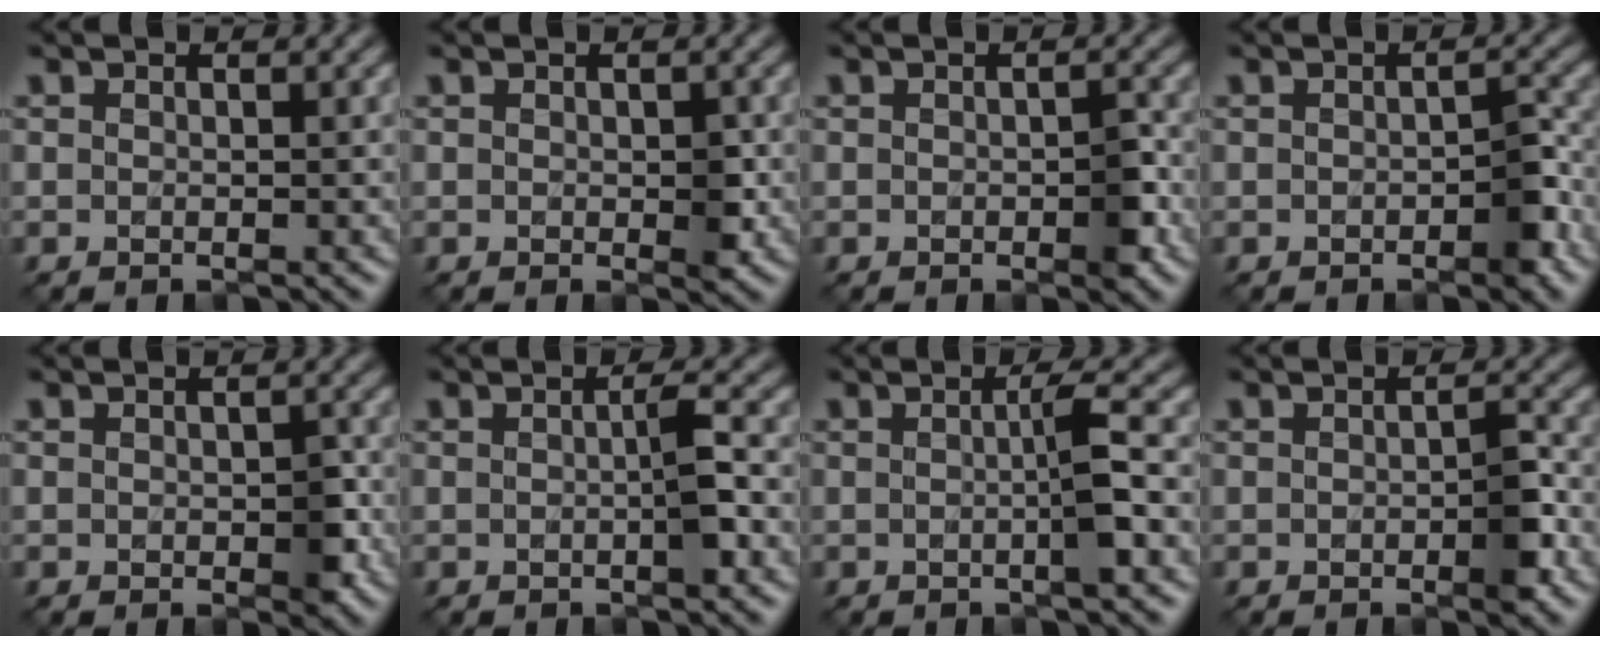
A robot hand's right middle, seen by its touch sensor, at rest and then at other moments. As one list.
[{"total": 1.7, "force": [-0.2, 0.9, 1.4], "torque": [-0.016, -0.004, 0.000]}, {"total": 2.1, "force": [-0.5, 0.9, 1.8], "torque": [-0.023, -0.001, -0.008]}, {"total": 2.3, "force": [-0.9, 1.0, 1.8], "torque": [-0.023, 0.004, -0.013]}, {"total": 2.1, "force": [-0.3, 1.2, 1.7], "torque": [-0.024, -0.005, -0.003]}, {"total": 2.3, "force": [-0.3, 0.2, 2.3], "torque": [-0.039, 0.003, -0.007]}, {"total": 3.0, "force": [-0.2, 0.3, 3.0], "torque": [-0.048, 0.002, -0.009]}, {"total": 2.4, "force": [-0.8, 0.7, 2.2], "torque": [-0.031, 0.000, -0.012]}]